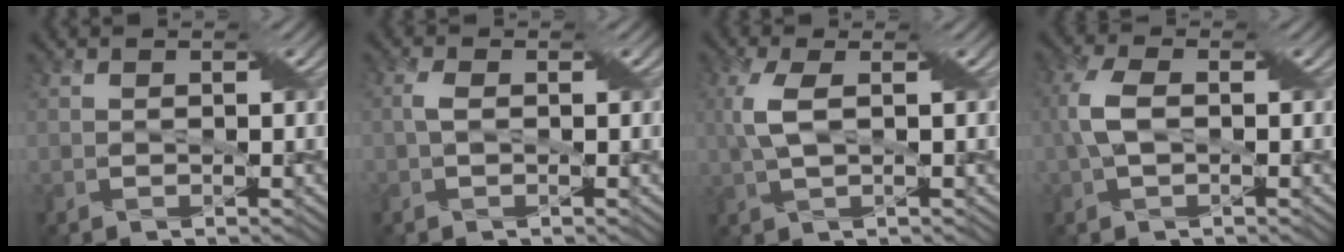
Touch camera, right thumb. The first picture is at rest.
{"total": 1.4, "force": [0.1, 0.6, 1.2], "torque": [-0.031, 0.007, 0.001]}
{"total": 4.4, "force": [0.7, 1.4, 4.1], "torque": [-0.108, 0.010, 0.013]}
{"total": 4.4, "force": [0.1, 2.3, 3.8], "torque": [-0.096, 0.013, 0.000]}